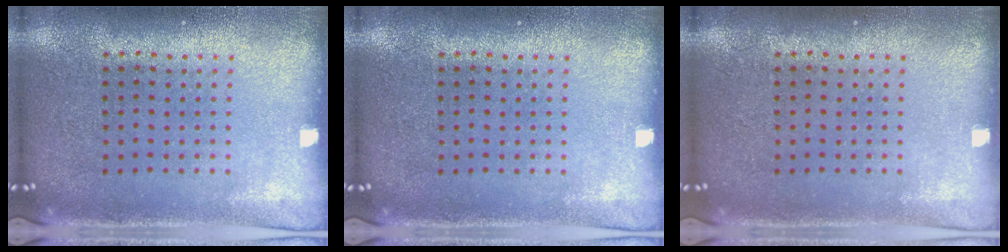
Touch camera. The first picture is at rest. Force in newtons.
{"total": 0.0}
{"total": 0.0}